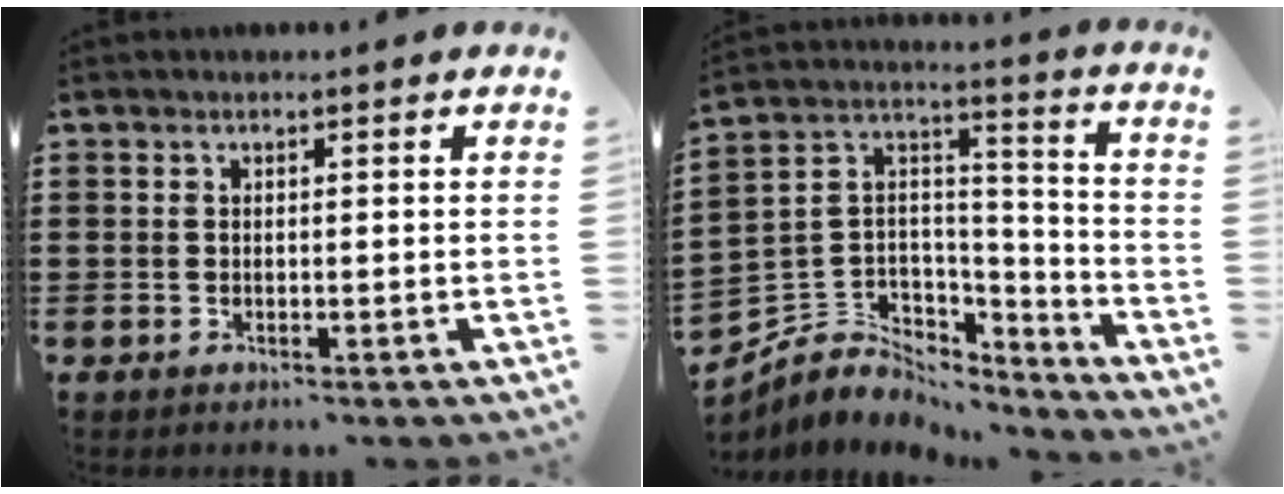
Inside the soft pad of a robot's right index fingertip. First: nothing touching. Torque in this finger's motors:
{"motor_torque": [-0.77, 0.59, -0.67, -0.21]}